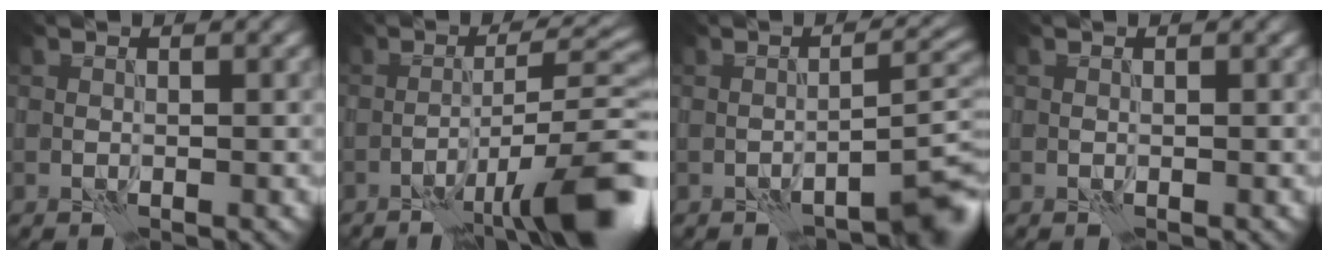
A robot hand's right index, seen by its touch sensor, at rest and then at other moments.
{"total": 10.4, "force": [-5.6, 1.7, 8.6], "torque": [-0.124, 0.013, -0.088]}
{"total": 4.7, "force": [-2.6, 1.0, 3.8], "torque": [-0.043, 0.013, -0.038]}
{"total": 0.0}